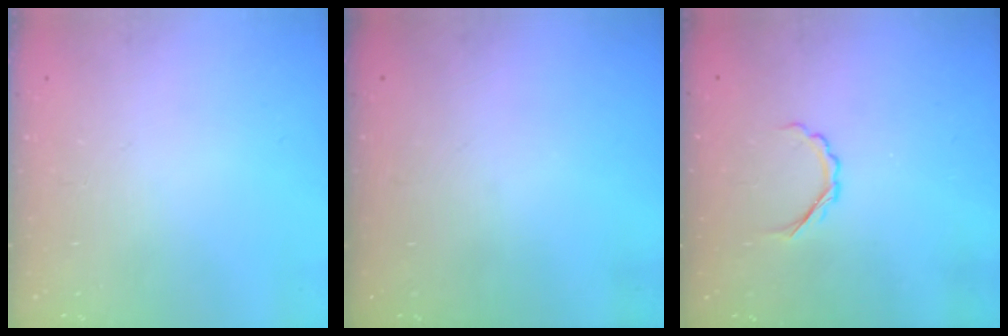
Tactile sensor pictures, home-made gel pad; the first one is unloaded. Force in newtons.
{"total": 0.0}
{"total": 2.9, "press": 2.8, "slide": 0.9}